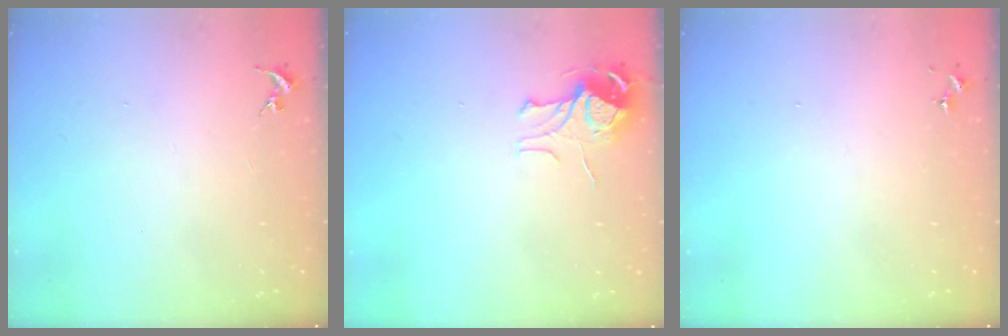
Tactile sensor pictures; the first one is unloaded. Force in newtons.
{"total": 8.6, "press": 8.6, "slide": 0.8}
{"total": 0.0}